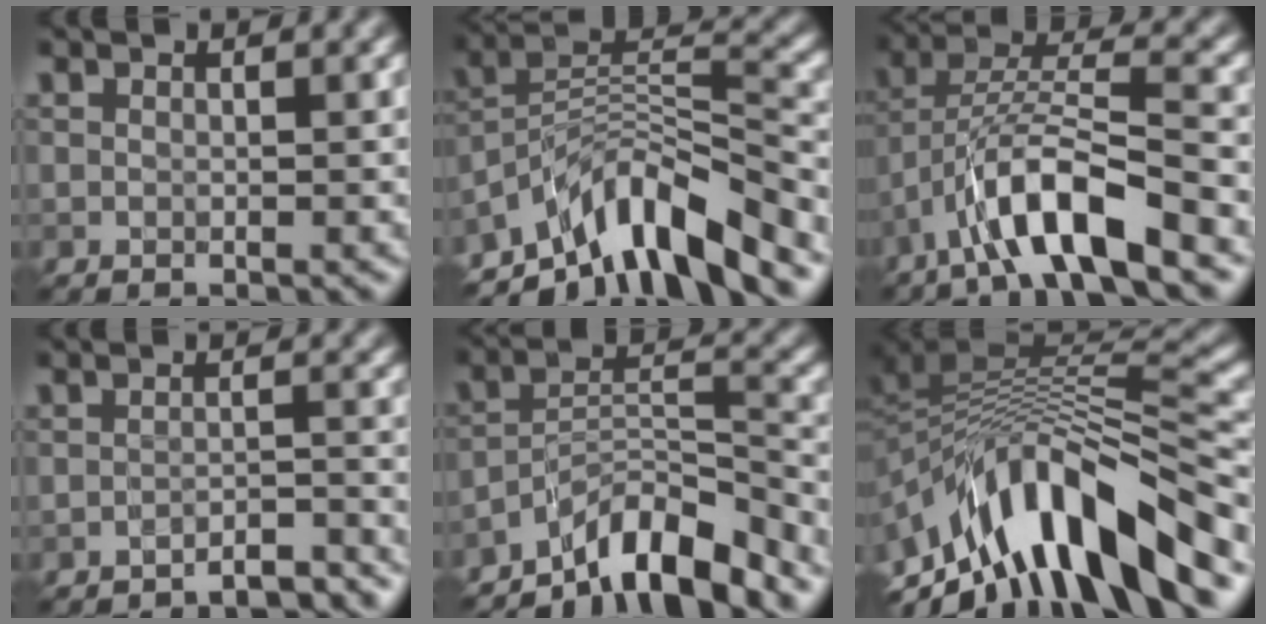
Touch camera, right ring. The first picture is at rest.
{"total": 9.8, "force": [-7.2, 2.9, 6.0], "torque": [-0.089, 0.010, -0.138]}
{"total": 8.1, "force": [-4.8, 1.7, 6.3], "torque": [-0.108, 0.017, -0.085]}
{"total": 3.7, "force": [-3.5, 0.3, 1.0], "torque": [-0.012, 0.007, -0.047]}
{"total": 7.7, "force": [-6.5, 1.5, 3.9], "torque": [-0.054, 0.010, -0.119]}
{"total": 12.5, "force": [-6.0, 5.1, 9.7], "torque": [-0.162, 0.014, -0.094]}